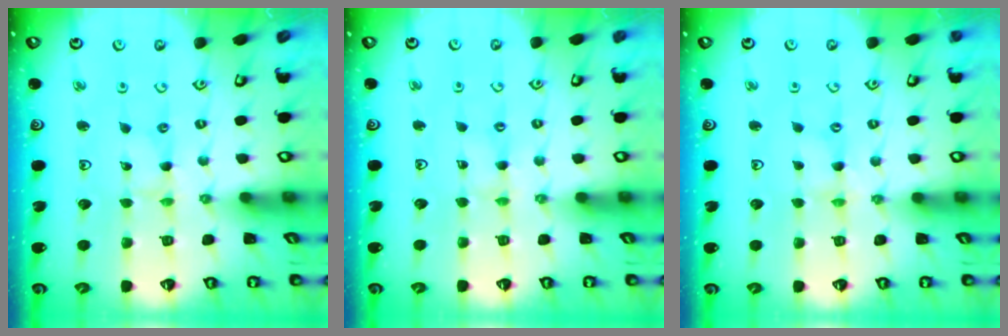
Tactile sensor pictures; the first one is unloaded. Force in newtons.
{"total": 2.0, "press": 2.0, "slide": 0.3}
{"total": 1.4, "press": 1.4, "slide": 0.2}